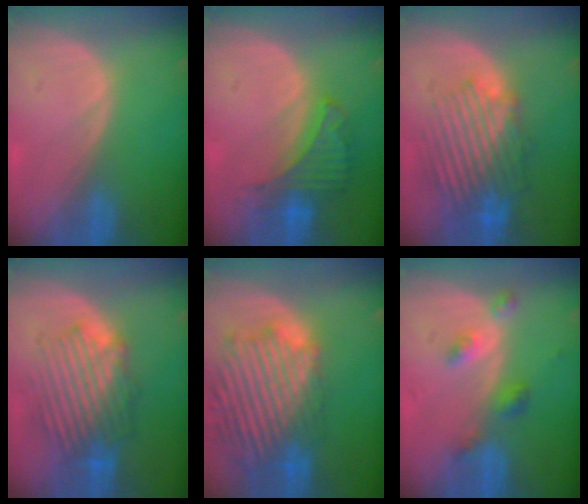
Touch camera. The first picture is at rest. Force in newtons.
{"total": 6.5, "press": 6.1, "slide": 2.3}
{"total": 10.2, "press": 9.2, "slide": 4.3}
{"total": 8.9, "press": 8.6, "slide": 2.2}
{"total": 14.3, "press": 12.3, "slide": 7.4}
{"total": 4.3, "press": 3.9, "slide": 1.8}